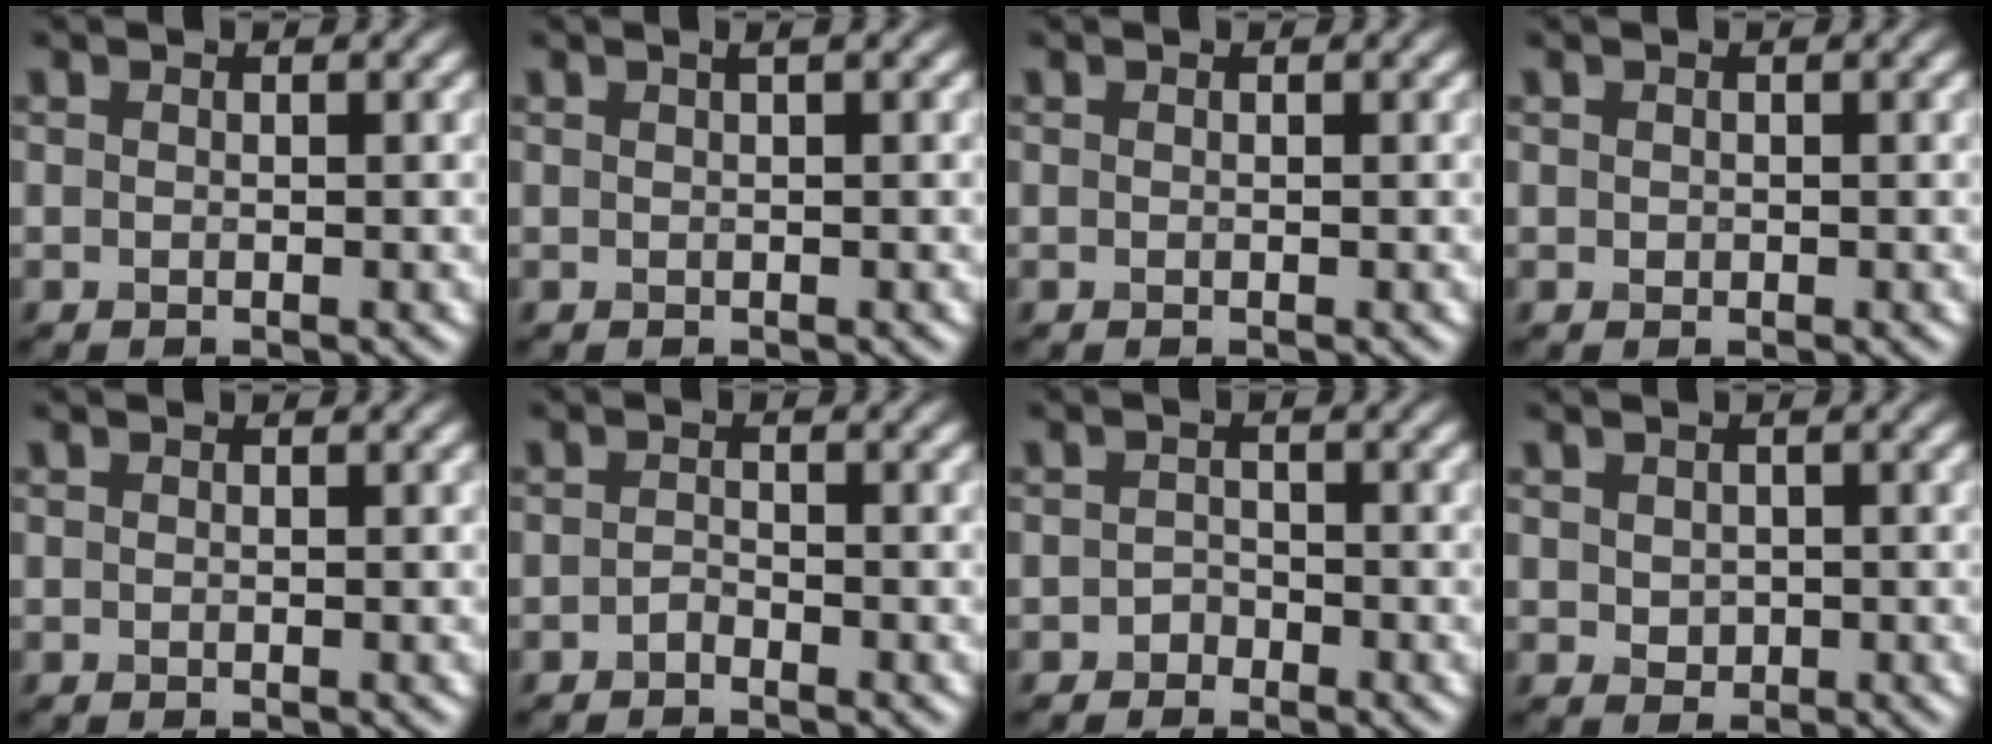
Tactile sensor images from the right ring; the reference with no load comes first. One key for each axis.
{"total": 0.8, "fx": 0.4, "fy": -0.1, "fz": 0.7, "tx": -0.015, "ty": 0.005, "tz": 0.008}
{"total": 0.0}
{"total": 0.0}
{"total": 0.0}
{"total": 0.8, "fx": -0.7, "fy": 0.2, "fz": 0.3, "tx": -0.008, "ty": 0.002, "tz": -0.014}
{"total": 1.0, "fx": -0.8, "fy": 0.6, "fz": 0.0, "tx": 0.004, "ty": 0.004, "tz": -0.013}
{"total": 1.3, "fx": 0.2, "fy": 1.1, "fz": 0.6, "tx": -0.014, "ty": -0.003, "tz": 0.008}